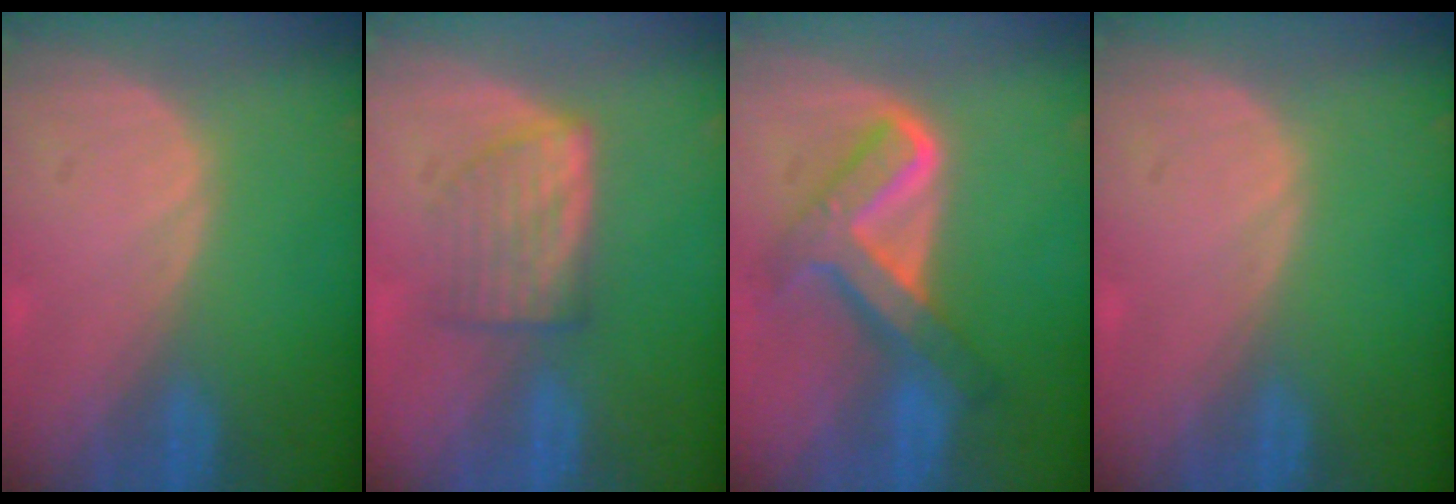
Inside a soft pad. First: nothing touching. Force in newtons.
{"total": 5.2, "press": 5.2, "slide": 0.3}
{"total": 7.7, "press": 7.7, "slide": 0.5}
{"total": 0.0}